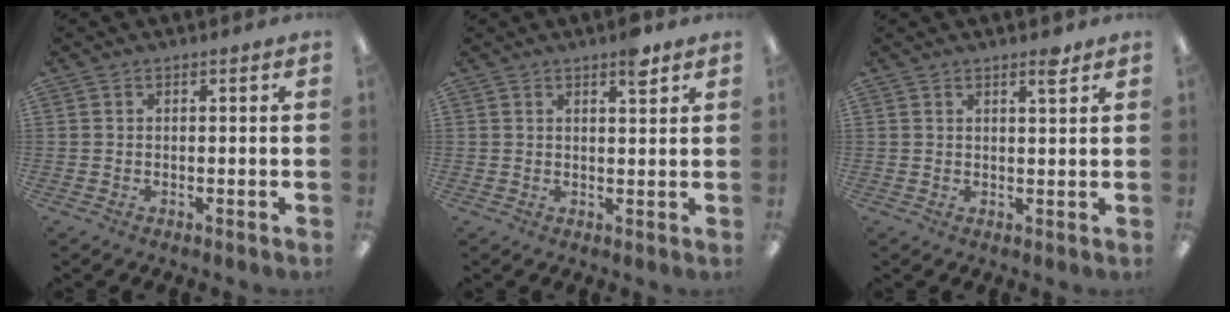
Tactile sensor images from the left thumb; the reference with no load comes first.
{"total": 3.8, "force": [2.7, 1.1, 2.4], "torque": [-0.022, -0.012, 0.041]}
{"total": 3.0, "force": [2.3, 0.5, 1.9], "torque": [-0.019, -0.011, 0.034]}